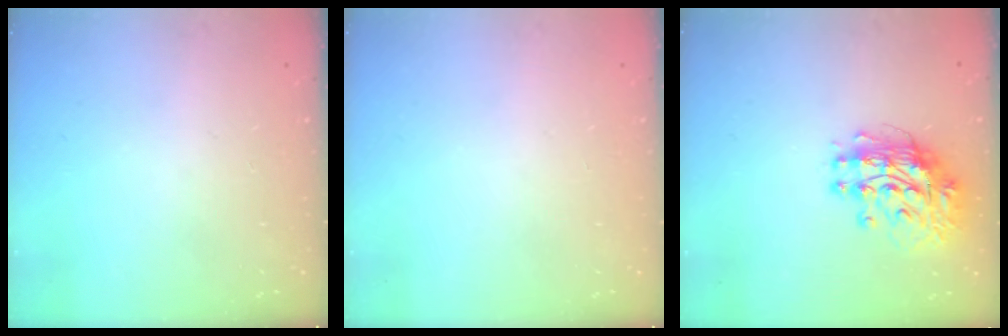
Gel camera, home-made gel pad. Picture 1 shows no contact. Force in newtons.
{"total": 0.0}
{"total": 12.3, "press": 12.2, "slide": 1.1}